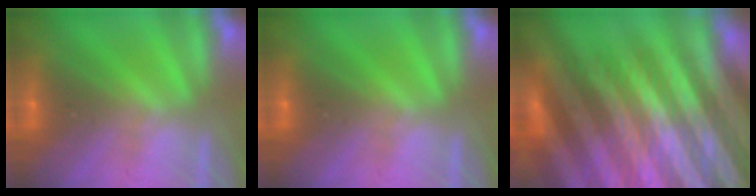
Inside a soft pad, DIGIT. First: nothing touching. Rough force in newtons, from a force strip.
{"total": 0.0}
{"total": 12.7}